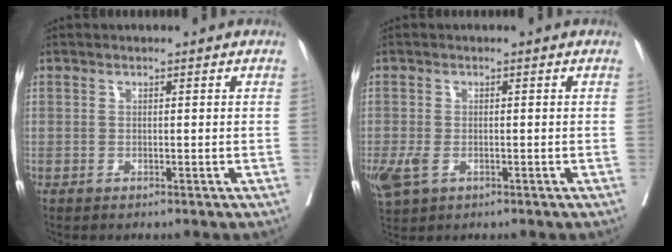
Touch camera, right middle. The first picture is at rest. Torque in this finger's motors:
{"motor_torque": [0.74, -0.23, 0.08, 0.03]}